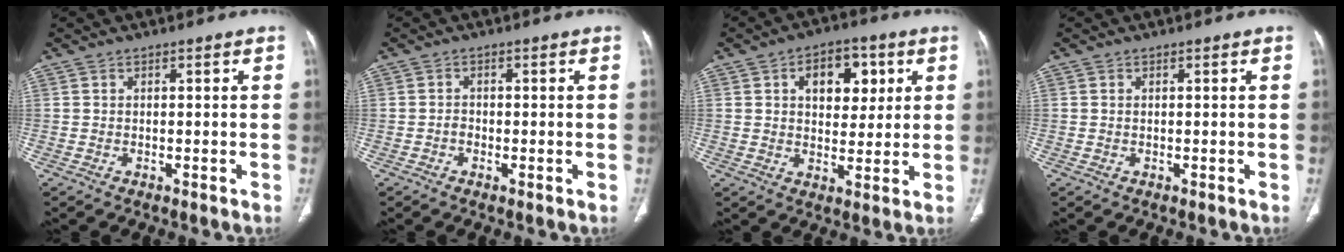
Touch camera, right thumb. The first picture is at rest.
{"total": 1.3, "force": [-0.5, 0.9, 0.8], "torque": [-0.014, 0.002, -0.013]}
{"total": 10.4, "force": [3.4, 6.7, 7.2], "torque": [-0.059, -0.007, 0.049]}
{"total": 0.0}